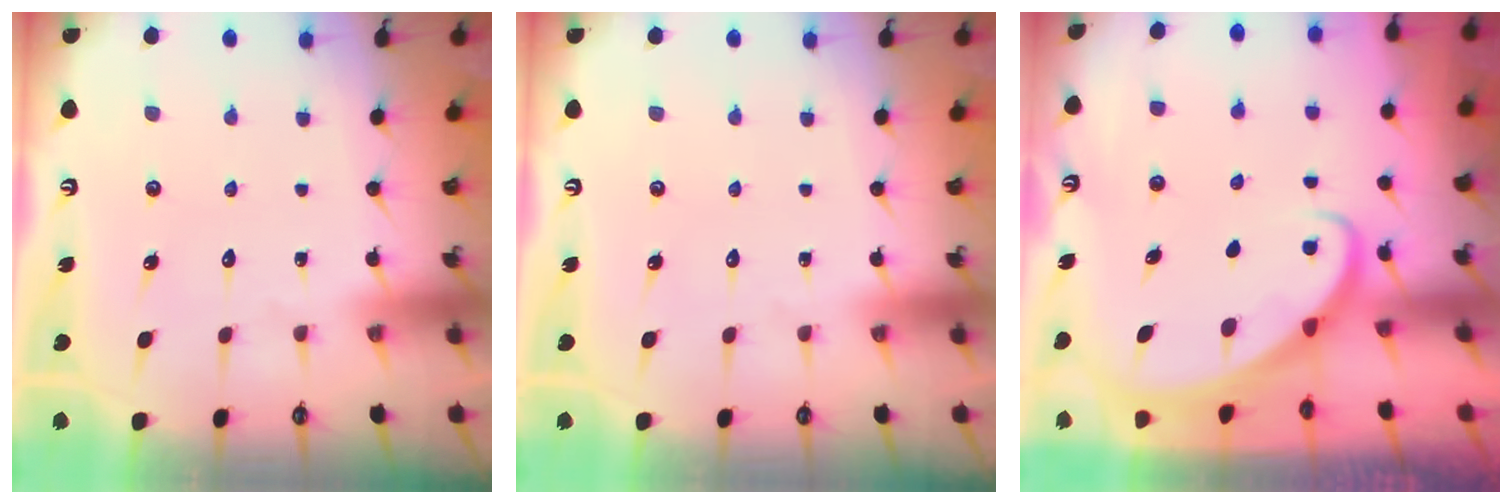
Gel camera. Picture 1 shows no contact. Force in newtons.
{"total": 0.0}
{"total": 2.2, "press": 2.2, "slide": 0.1}